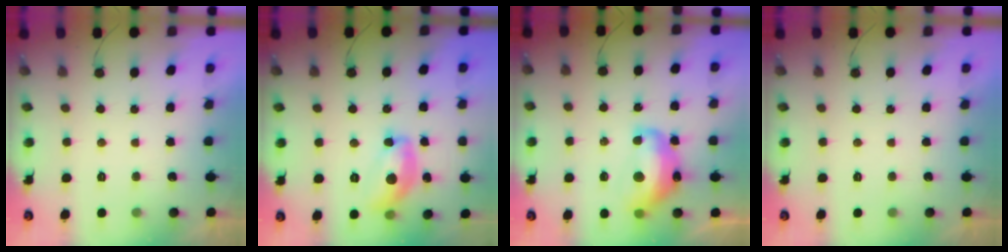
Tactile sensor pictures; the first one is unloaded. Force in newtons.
{"total": 14.0, "press": 14.0, "slide": 1.0}
{"total": 14.0, "press": 14.0, "slide": 1.1}
{"total": 0.0}